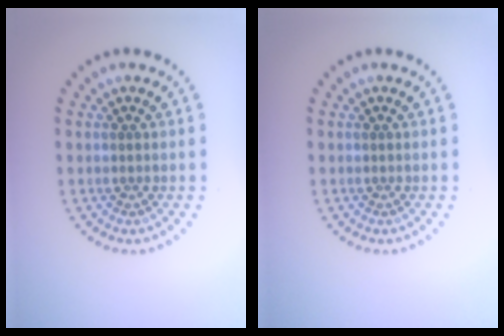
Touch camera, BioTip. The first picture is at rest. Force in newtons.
{"total": 0.0}